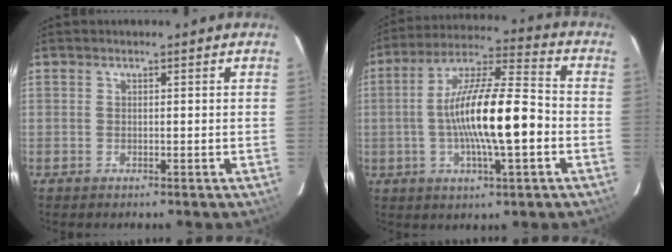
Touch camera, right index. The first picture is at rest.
{"total": 16.4, "force": [-2.8, 3.3, 15.8], "torque": [-0.285, 0.010, -0.053]}